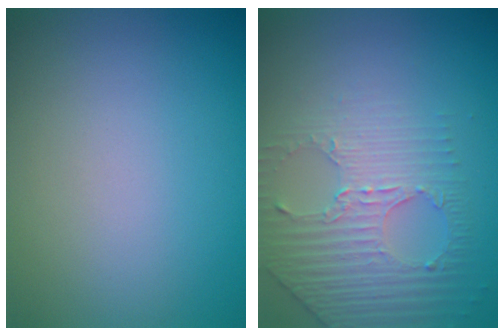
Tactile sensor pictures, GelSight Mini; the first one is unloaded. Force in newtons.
{"total": 4.4, "press": 3.1, "slide": 3.1}